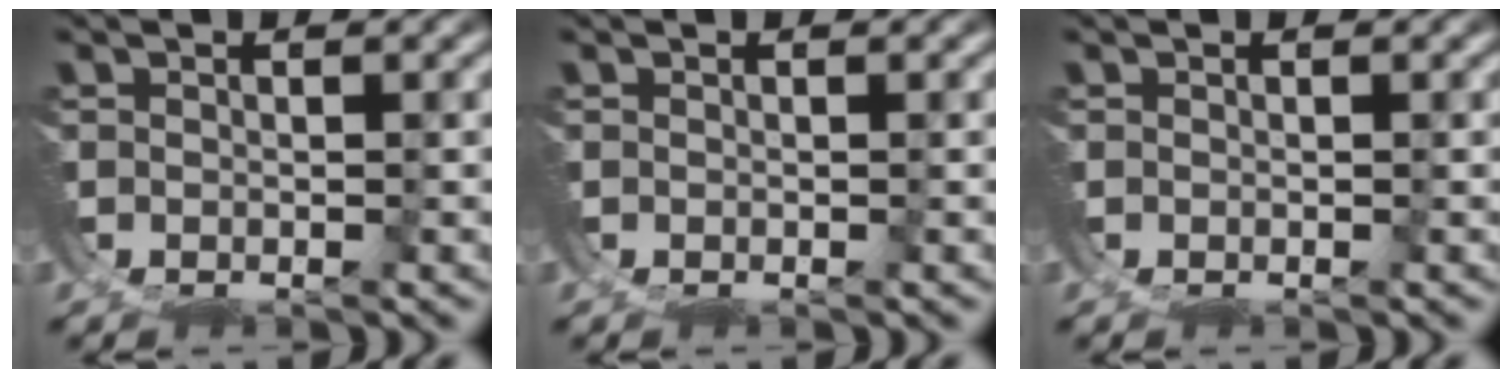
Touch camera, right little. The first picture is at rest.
{"total": 0.0}
{"total": 0.0}